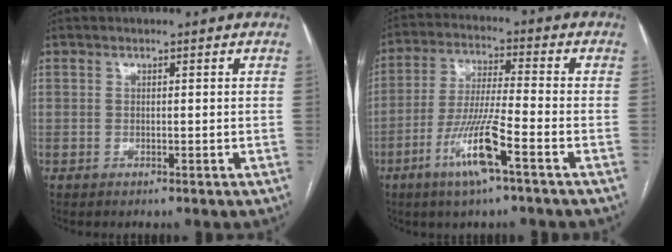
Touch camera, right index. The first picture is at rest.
{"total": 10.4, "force": [-5.1, 0.2, 9.1], "torque": [-0.183, -0.012, -0.099]}